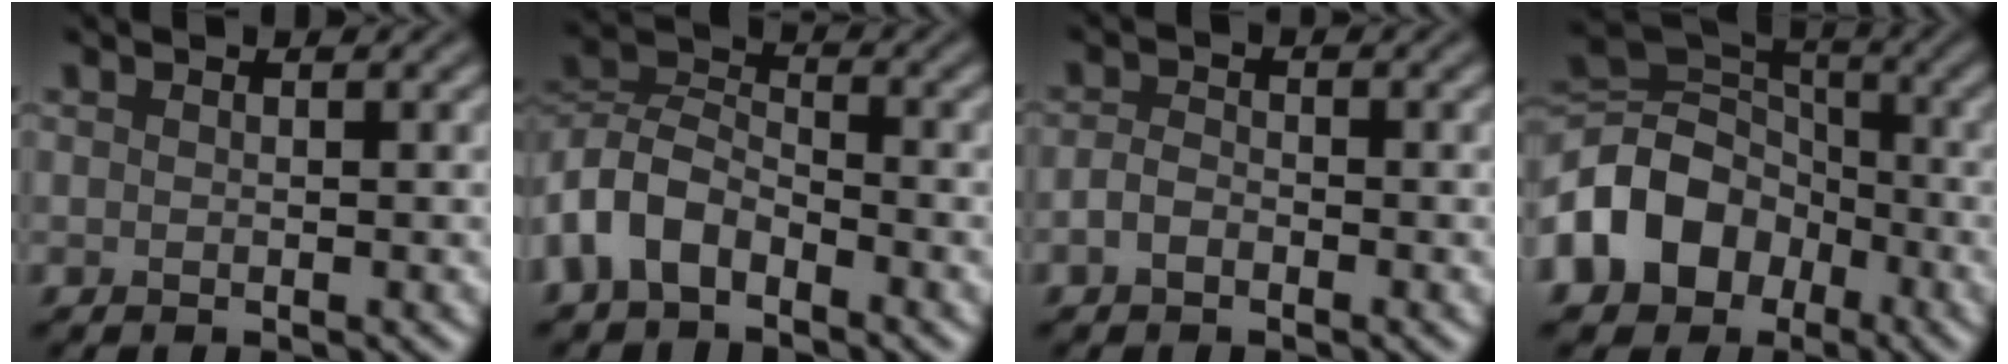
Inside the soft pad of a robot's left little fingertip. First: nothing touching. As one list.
[{"total": 5.6, "force": [-3.0, 3.4, 3.3], "torque": [-0.068, 0.007, -0.074]}, {"total": 1.5, "force": [-0.8, 0.9, 0.9], "torque": [-0.019, 0.001, -0.020]}, {"total": 9.3, "force": [-3.8, 7.3, 4.4], "torque": [-0.092, 0.007, -0.090]}]